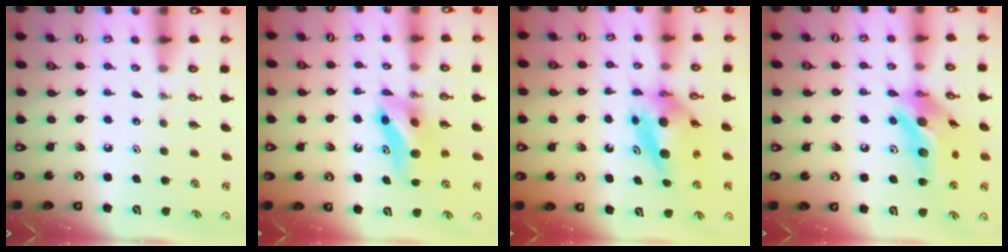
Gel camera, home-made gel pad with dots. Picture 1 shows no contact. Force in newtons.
{"total": 8.1, "press": 7.6, "slide": 2.9}
{"total": 6.5, "press": 6.5, "slide": 0.5}
{"total": 16.5, "press": 16.2, "slide": 3.4}